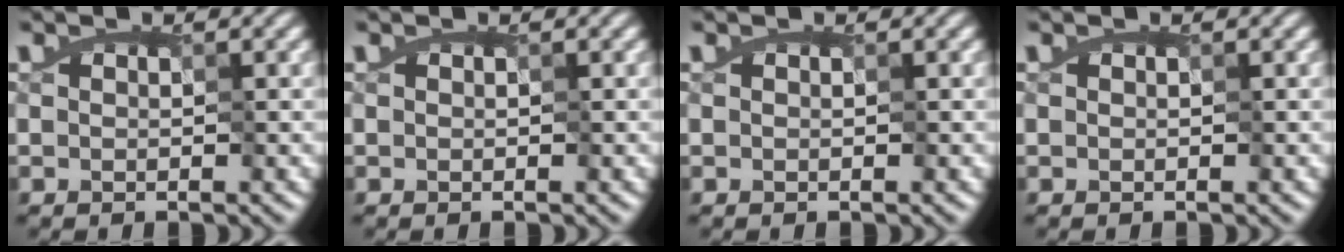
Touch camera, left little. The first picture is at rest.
{"total": 0.0}
{"total": 0.0}
{"total": 0.0}